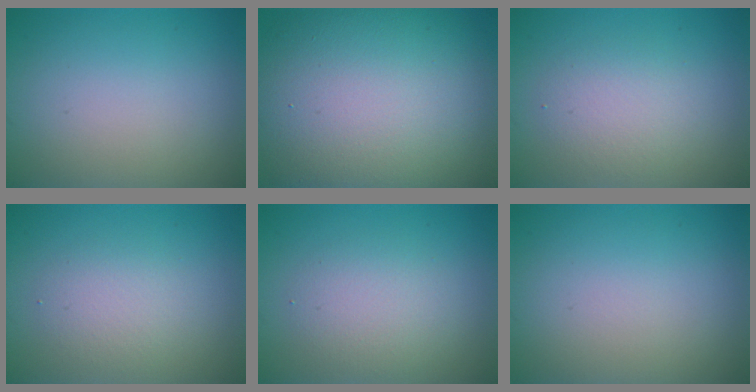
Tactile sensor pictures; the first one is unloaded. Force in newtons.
{"total": 16.4, "press": 16.4, "slide": 0.7}
{"total": 2.9, "press": 2.8, "slide": 0.2}
{"total": 2.4, "press": 2.4, "slide": 0.2}
{"total": 3.0, "press": 3.0, "slide": 0.2}
{"total": 0.0}